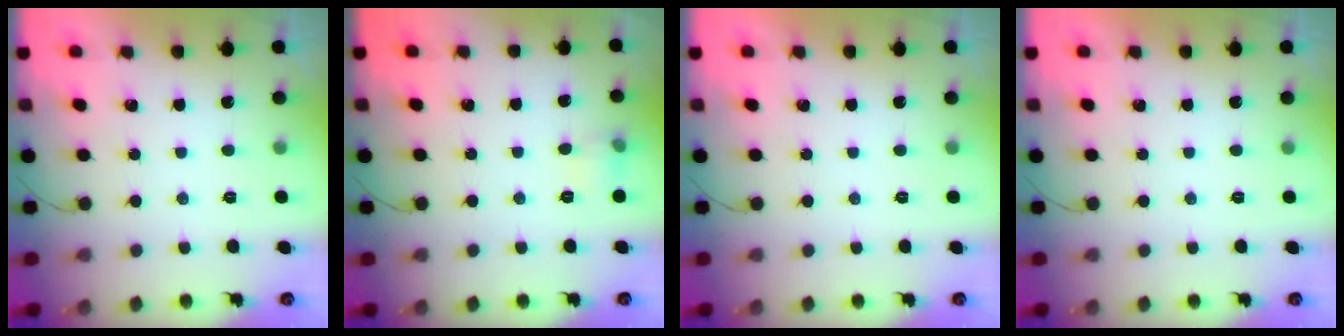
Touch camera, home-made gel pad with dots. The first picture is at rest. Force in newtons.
{"total": 4.9, "press": 4.8, "slide": 1.1}
{"total": 0.0}
{"total": 0.0}